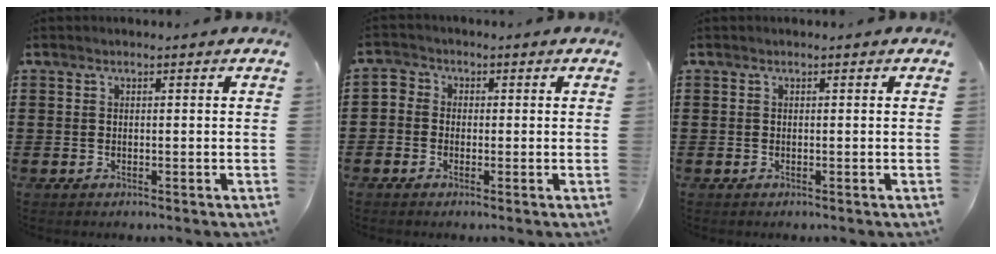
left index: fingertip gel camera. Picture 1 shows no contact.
{"total": 1.9, "force": [-0.7, 1.8, 0.0], "torque": [-0.011, 0.007, -0.017]}
{"total": 0.0}